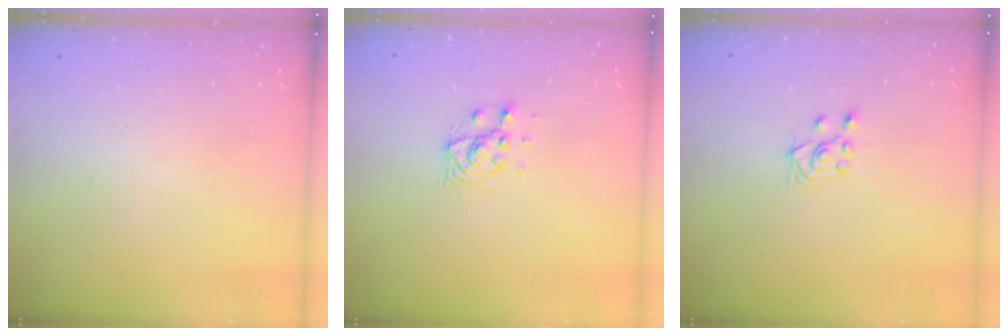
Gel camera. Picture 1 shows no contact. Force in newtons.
{"total": 6.4, "press": 6.4, "slide": 0.2}
{"total": 2.6, "press": 2.5, "slide": 1.0}